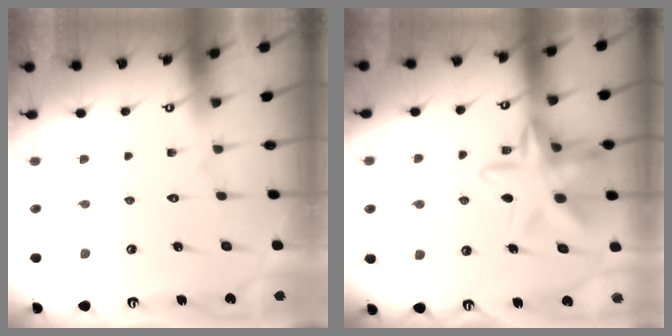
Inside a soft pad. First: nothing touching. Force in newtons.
{"total": 14.5, "press": 14.5, "slide": 0.9}